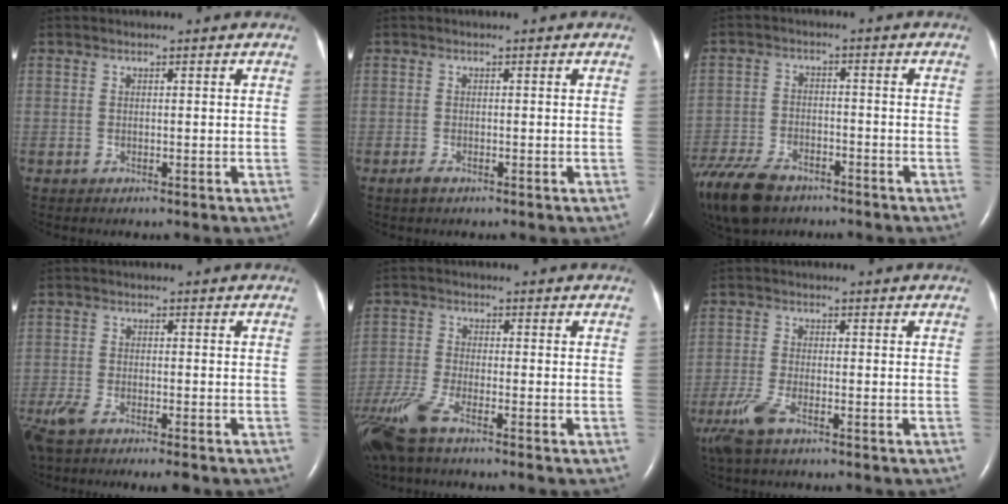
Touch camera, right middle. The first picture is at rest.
{"total": 1.1, "force": [-0.7, 0.4, 0.7], "torque": [-0.023, -0.003, -0.014]}
{"total": 15.0, "force": [-10.4, 7.7, 7.5], "torque": [-0.203, -0.025, -0.178]}
{"total": 10.1, "force": [-7.7, 2.4, 6.1], "torque": [-0.117, -0.016, -0.127]}
{"total": 8.5, "force": [-6.0, 1.2, 5.8], "torque": [-0.135, -0.020, -0.121]}
{"total": 5.4, "force": [-3.4, 1.2, 4.0], "torque": [-0.101, -0.016, -0.067]}